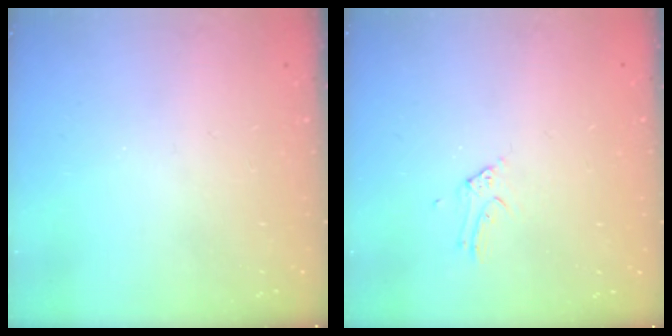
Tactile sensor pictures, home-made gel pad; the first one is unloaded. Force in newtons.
{"total": 2.9, "press": 2.9, "slide": 0.3}